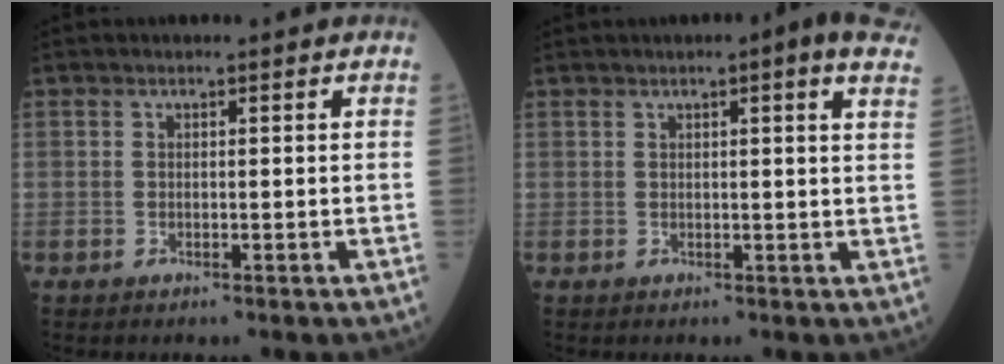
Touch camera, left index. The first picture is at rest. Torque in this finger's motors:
{"motor_torque": [1.06, -1.07, 0.93, 0.16]}